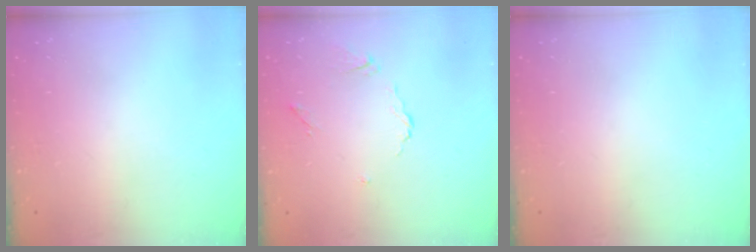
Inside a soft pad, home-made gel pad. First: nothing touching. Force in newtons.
{"total": 5.0, "press": 5.0, "slide": 0.3}
{"total": 0.0}